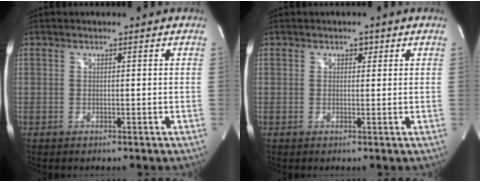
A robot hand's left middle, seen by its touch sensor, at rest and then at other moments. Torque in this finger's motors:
{"motor_torque": [-0.13, 0.02, -0.02, 0.00]}